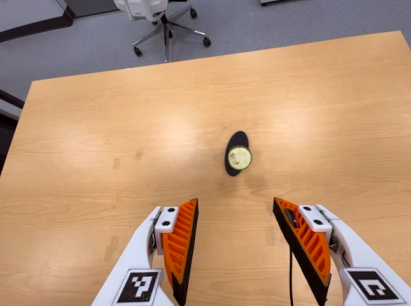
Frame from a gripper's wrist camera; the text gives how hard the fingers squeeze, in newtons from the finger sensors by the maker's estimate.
{"total": 0.0}